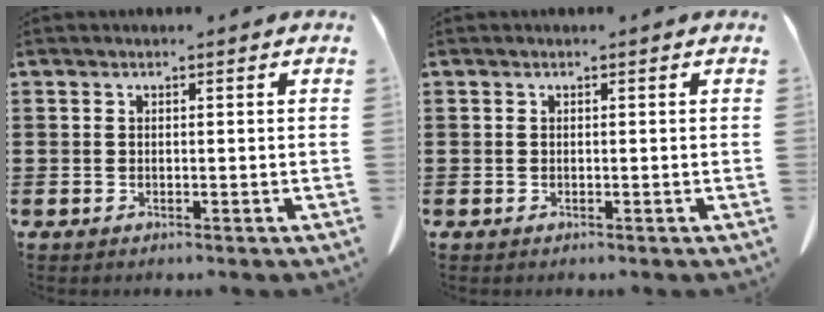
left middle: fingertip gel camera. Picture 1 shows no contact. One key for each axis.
{"total": 0.0}